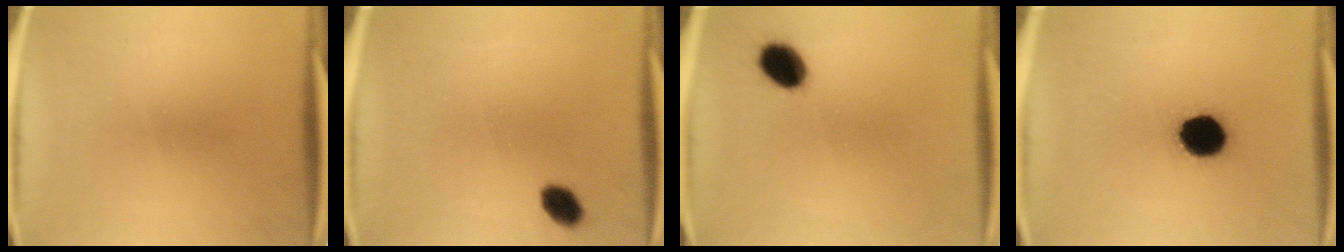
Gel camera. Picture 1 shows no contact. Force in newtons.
{"total": 3.8}
{"total": 7.0}
{"total": 12.8}